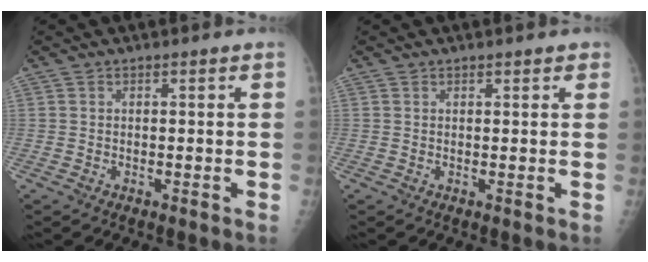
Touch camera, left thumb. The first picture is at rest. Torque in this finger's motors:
{"motor_torque": [-0.59, -0.03, -0.22, -0.15, 0.03]}